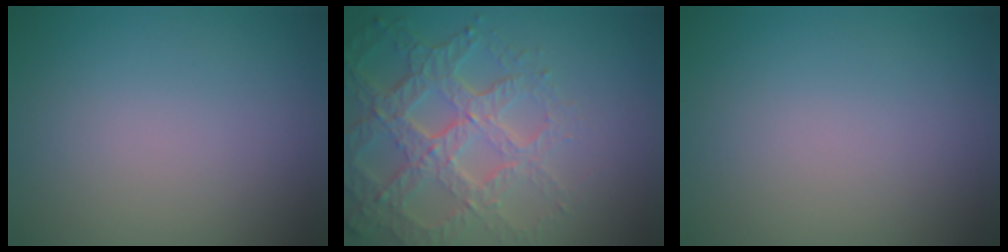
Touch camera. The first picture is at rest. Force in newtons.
{"total": 7.1, "press": 5.1, "slide": 5.0}
{"total": 0.0}